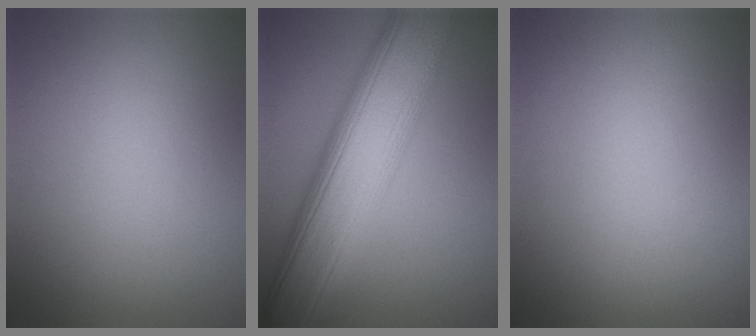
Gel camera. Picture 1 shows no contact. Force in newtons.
{"total": 11.0, "press": 11.0, "slide": 0.1}
{"total": 0.0}